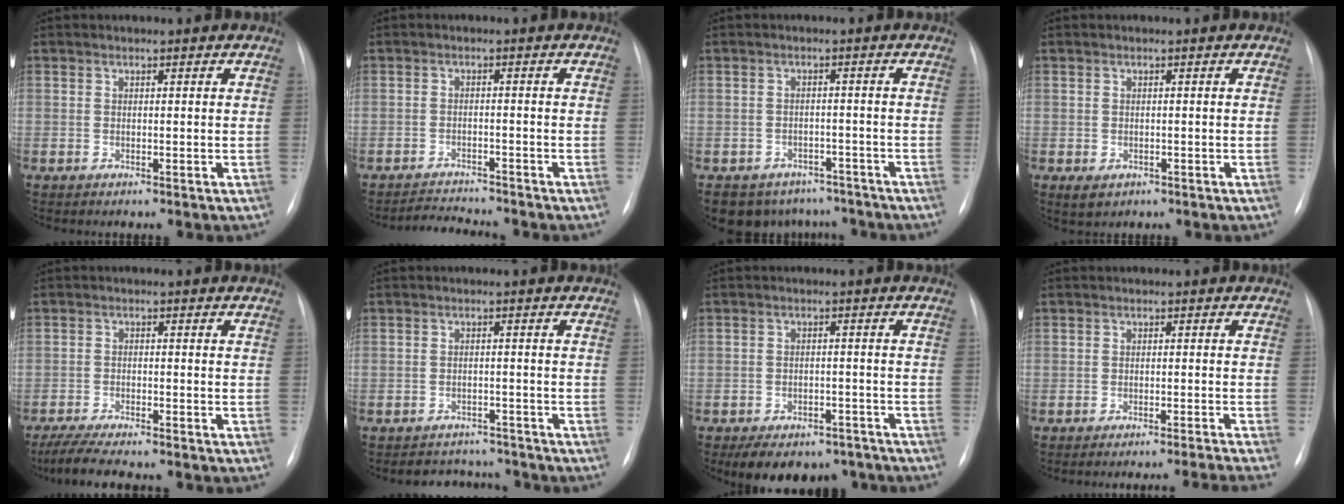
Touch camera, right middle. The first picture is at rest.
{"total": 4.0, "force": [-4.0, -0.2, 0.2], "torque": [-0.007, -0.015, -0.066]}
{"total": 10.1, "force": [-8.4, 5.4, 1.5], "torque": [-0.020, 0.011, -0.102]}
{"total": 2.0, "force": [-0.9, 1.4, 1.1], "torque": [-0.014, -0.001, -0.002]}
{"total": 8.7, "force": [-7.4, 1.0, 4.4], "torque": [-0.074, -0.020, -0.119]}
{"total": 6.1, "force": [-5.7, 2.0, 0.1], "torque": [0.005, 0.012, -0.075]}
{"total": 12.1, "force": [-9.4, 6.3, 4.2], "torque": [-0.059, 0.011, -0.119]}
{"total": 8.1, "force": [-7.4, -2.7, 2.1], "torque": [0.001, -0.014, -0.092]}